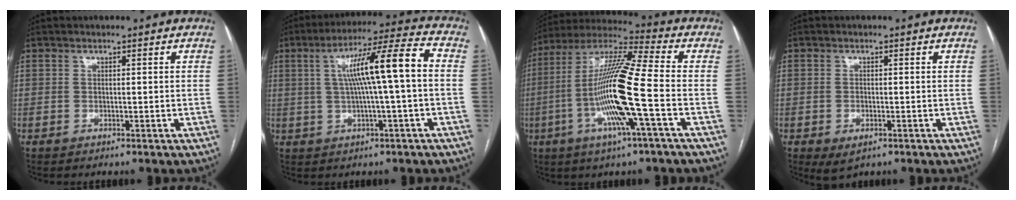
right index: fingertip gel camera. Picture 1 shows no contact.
{"total": 11.9, "force": [0.9, -0.1, 11.8], "torque": [-0.193, 0.025, 0.015]}
{"total": 17.0, "force": [-4.0, -0.1, 16.6], "torque": [-0.327, -0.005, -0.086]}
{"total": 3.0, "force": [-1.3, 1.4, 2.2], "torque": [-0.039, -0.004, -0.011]}